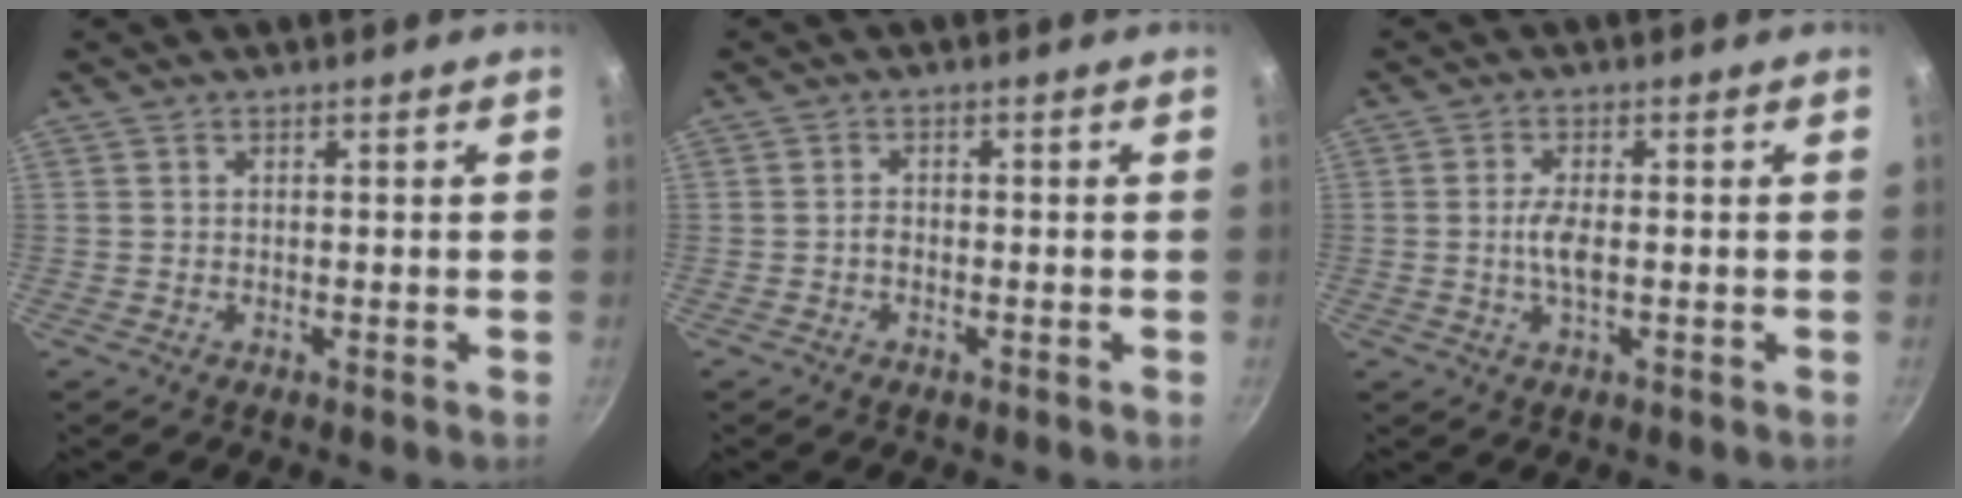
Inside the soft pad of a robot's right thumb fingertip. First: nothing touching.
{"total": 1.4, "force": [-0.6, 0.8, 0.9], "torque": [-0.020, 0.008, -0.014]}
{"total": 3.9, "force": [-0.3, 1.4, 3.7], "torque": [-0.080, 0.000, -0.009]}